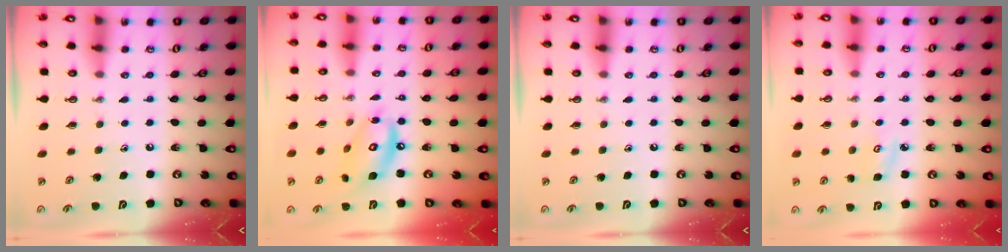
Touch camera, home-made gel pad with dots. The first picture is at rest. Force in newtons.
{"total": 12.9, "press": 12.9, "slide": 1.0}
{"total": 0.0}
{"total": 3.9, "press": 3.9, "slide": 0.4}